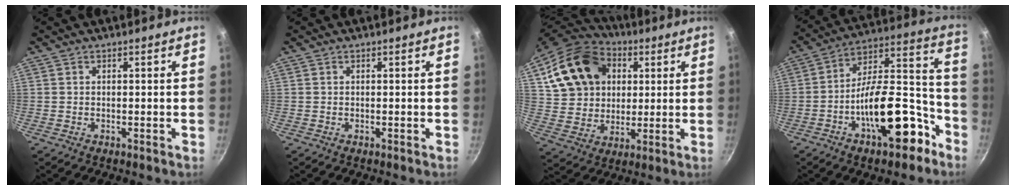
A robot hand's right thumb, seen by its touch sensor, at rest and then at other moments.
{"total": 0.0}
{"total": 20.0, "force": [6.3, 15.6, 10.7], "torque": [-0.184, 0.010, 0.117]}
{"total": 20.4, "force": [-9.5, 9.0, 15.6], "torque": [-0.191, 0.090, -0.148]}